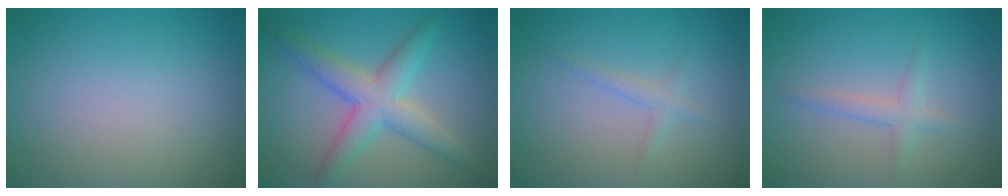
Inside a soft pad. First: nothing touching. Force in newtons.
{"total": 4.9, "press": 4.9, "slide": 0.1}
{"total": 1.2, "press": 1.2, "slide": 0.0}
{"total": 1.7, "press": 1.7, "slide": 0.1}